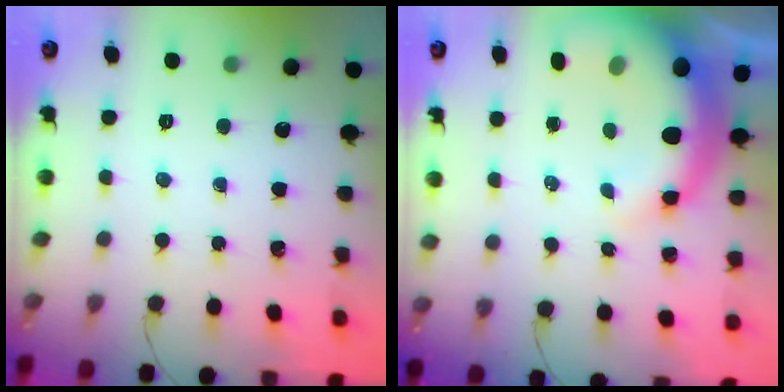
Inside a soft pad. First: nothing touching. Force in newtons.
{"total": 13.9, "press": 13.7, "slide": 2.7}